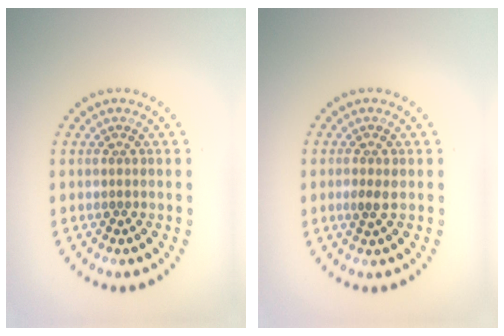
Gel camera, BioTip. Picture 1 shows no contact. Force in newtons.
{"total": 1.3, "press": 1.3, "slide": 0.3}